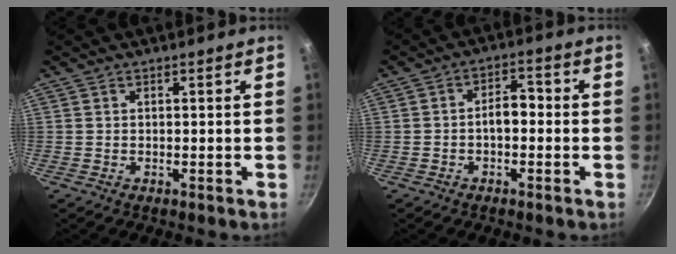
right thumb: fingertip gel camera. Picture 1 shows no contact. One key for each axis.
{"total": 4.4, "fx": -1.0, "fy": 2.6, "fz": 3.5, "tx": -0.036, "ty": 0.022, "tz": -0.022}